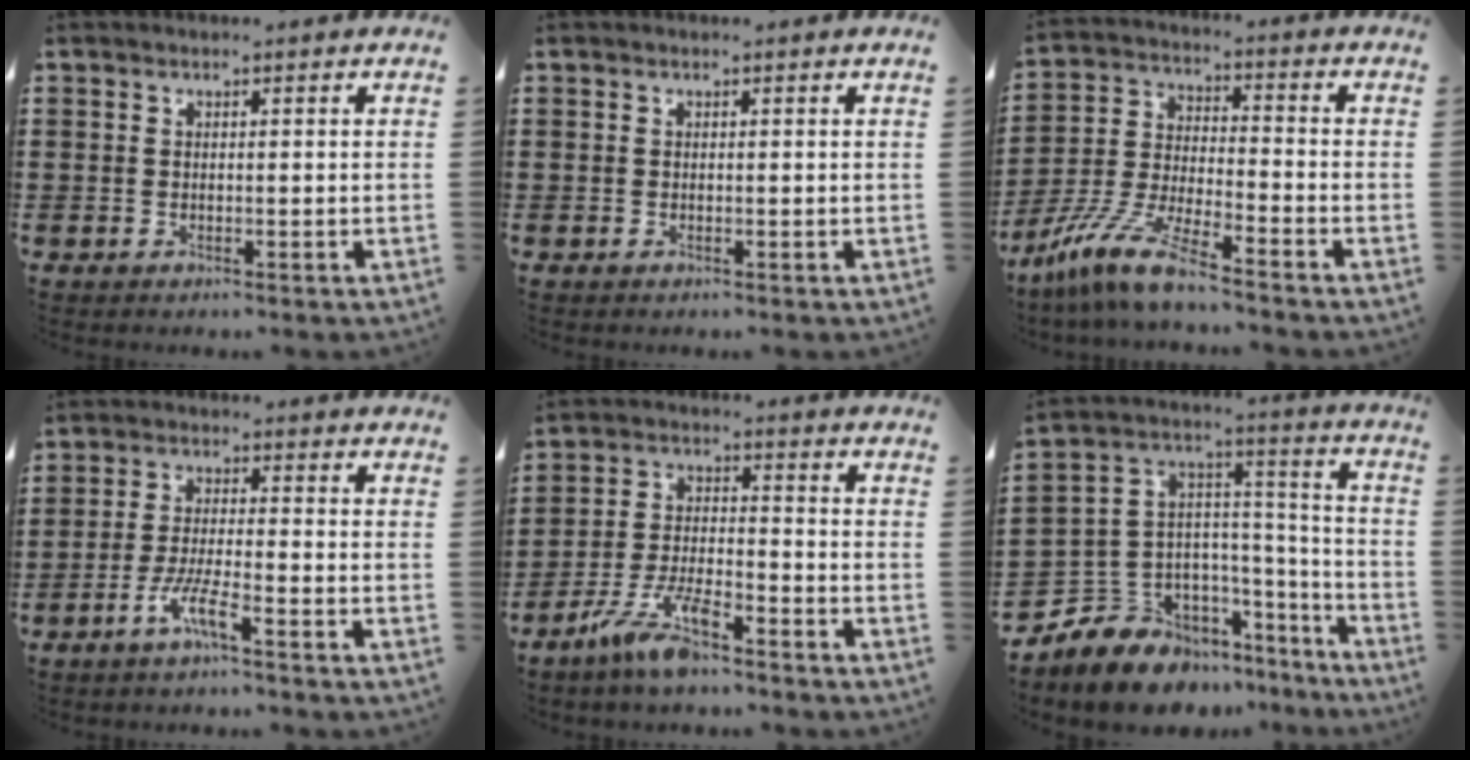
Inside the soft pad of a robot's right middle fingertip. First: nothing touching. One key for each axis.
{"total": 0.0}
{"total": 9.6, "fx": -8.2, "fy": 0.3, "fz": 5.0, "tx": -0.121, "ty": -0.002, "tz": -0.170}
{"total": 5.4, "fx": -3.5, "fy": 0.6, "fz": 4.0, "tx": -0.086, "ty": -0.004, "tz": -0.068}
{"total": 7.7, "fx": -5.9, "fy": 1.4, "fz": 4.8, "tx": -0.109, "ty": -0.004, "tz": -0.116}
{"total": 8.4, "fx": -6.6, "fy": 5.1, "fz": 0.0, "tx": -0.035, "ty": -0.009, "tz": -0.129}